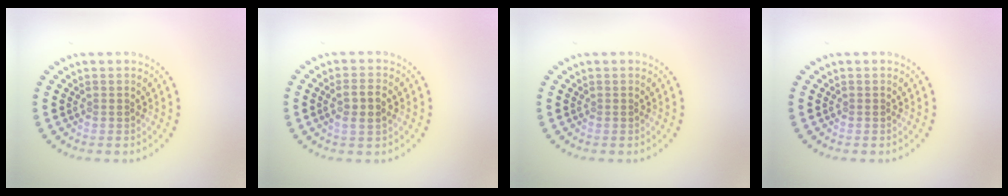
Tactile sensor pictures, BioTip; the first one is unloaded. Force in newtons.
{"total": 2.5, "press": 2.4, "slide": 0.5}
{"total": 0.0}
{"total": 0.0}